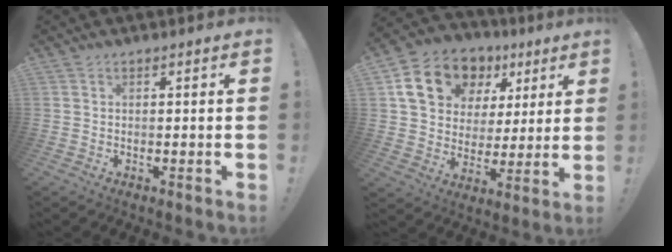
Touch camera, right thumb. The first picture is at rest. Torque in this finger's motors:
{"motor_torque": [2.18, 2.82, 0.68, -0.28, 0.44]}